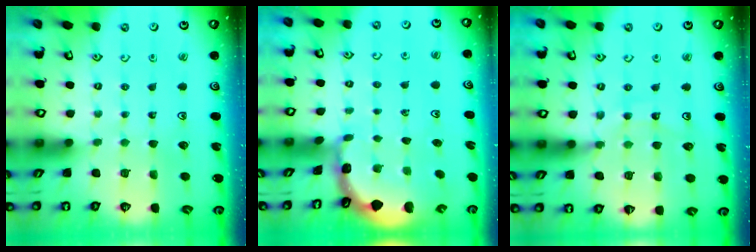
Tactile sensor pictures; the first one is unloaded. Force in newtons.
{"total": 1.2, "press": 1.2, "slide": 0.1}
{"total": 10.9, "press": 10.8, "slide": 1.5}